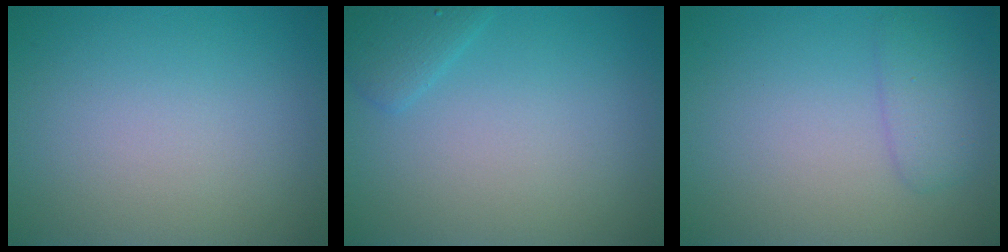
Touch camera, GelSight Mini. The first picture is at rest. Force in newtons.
{"total": 1.6, "press": 1.6, "slide": 0.1}
{"total": 2.1, "press": 2.1, "slide": 0.1}